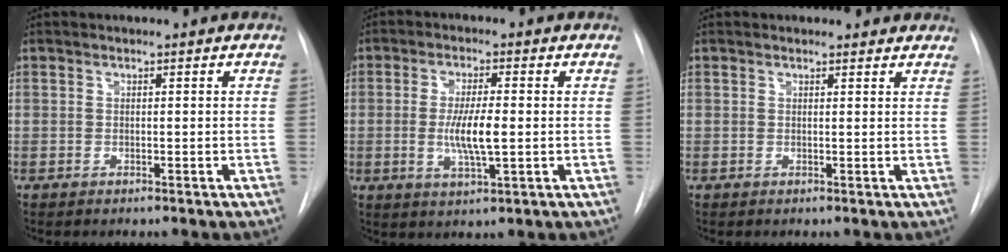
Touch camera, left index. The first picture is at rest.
{"total": 6.5, "force": [-1.3, 1.0, 6.3], "torque": [-0.123, -0.015, -0.021]}
{"total": 2.3, "force": [2.1, 1.0, 0.2], "torque": [0.002, -0.005, 0.008]}